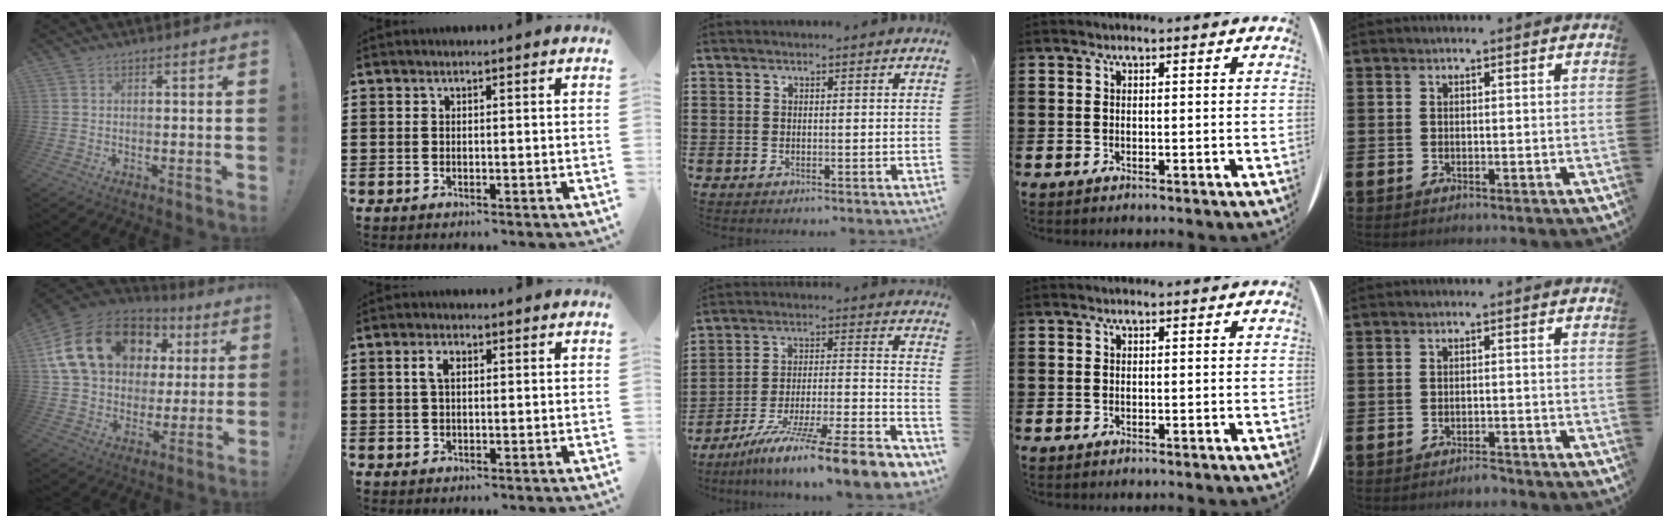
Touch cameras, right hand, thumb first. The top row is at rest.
{"thumb": {"total": 23.2, "force": [9.0, 16.3, 13.9], "torque": [-0.239, -0.017, 0.192]}, "index": {"total": 2.7, "force": [0.7, 1.3, 2.3], "torque": [-0.048, 0.010, 0.011]}, "middle": {"total": 11.5, "force": [-9.2, -0.9, 6.8], "torque": [-0.108, -0.001, -0.177]}, "little": {"total": 1.3, "force": [-1.3, 0.0, 0.1], "torque": [-0.007, 0.002, -0.026]}}